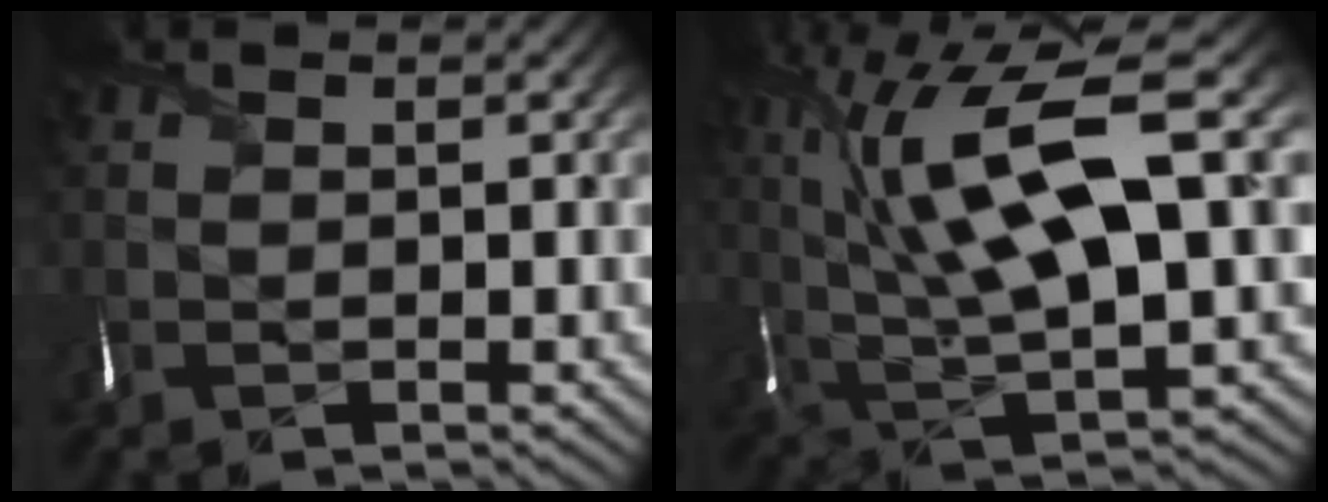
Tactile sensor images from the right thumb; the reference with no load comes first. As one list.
[{"total": 15.8, "force": [4.4, 5.0, 14.3], "torque": [-0.293, 0.011, 0.077]}]